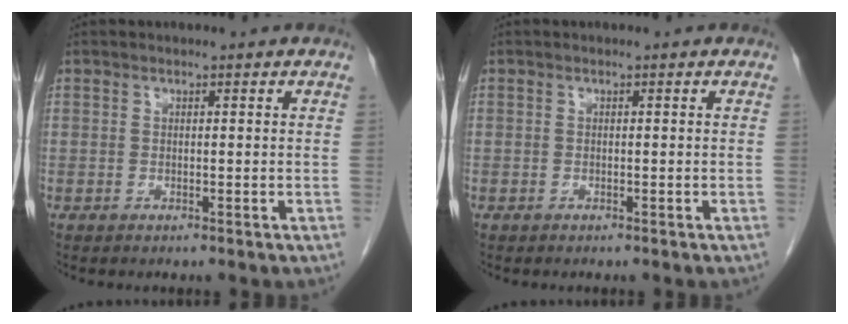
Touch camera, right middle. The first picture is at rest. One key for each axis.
{"total": 0.0}